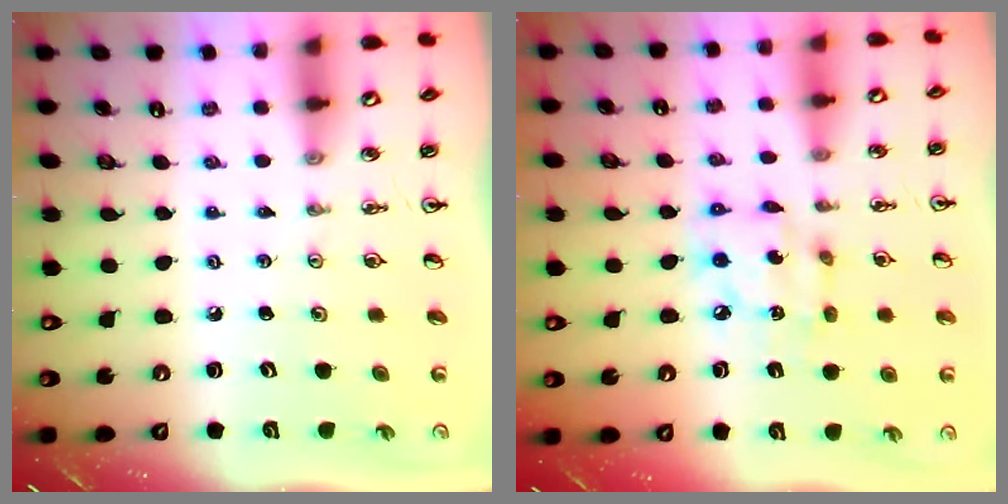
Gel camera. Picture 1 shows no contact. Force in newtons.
{"total": 8.5, "press": 8.5, "slide": 0.5}